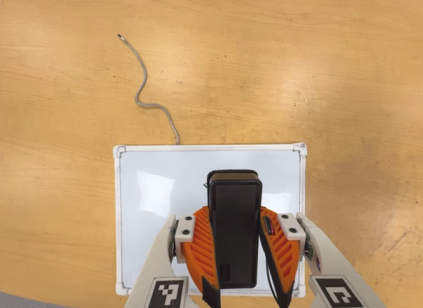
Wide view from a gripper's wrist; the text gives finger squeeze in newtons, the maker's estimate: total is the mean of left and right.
{"total": 6.3, "left": 5.6, "right": 7.1}